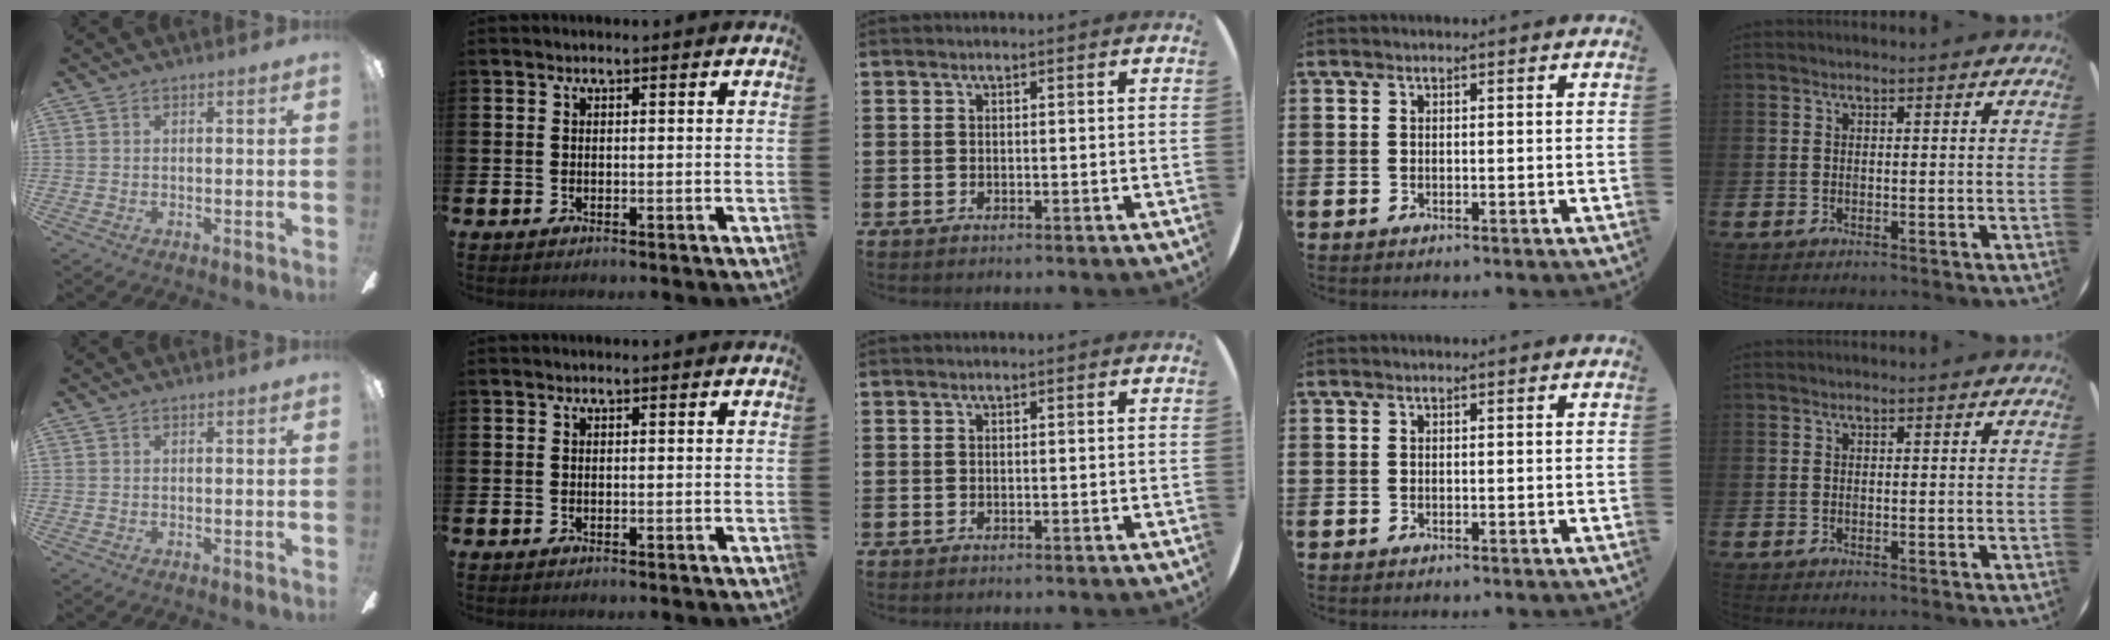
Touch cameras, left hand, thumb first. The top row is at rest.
{}